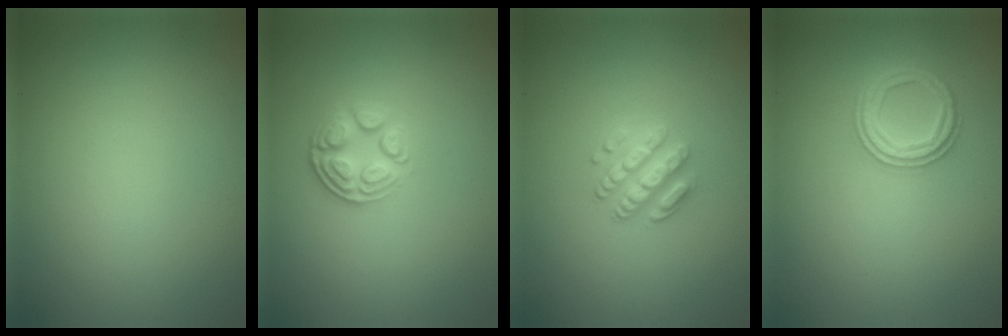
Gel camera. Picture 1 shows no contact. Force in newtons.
{"total": 3.7, "press": 2.8, "slide": 2.5}
{"total": 3.0, "press": 2.6, "slide": 1.5}
{"total": 2.6, "press": 2.6, "slide": 0.1}